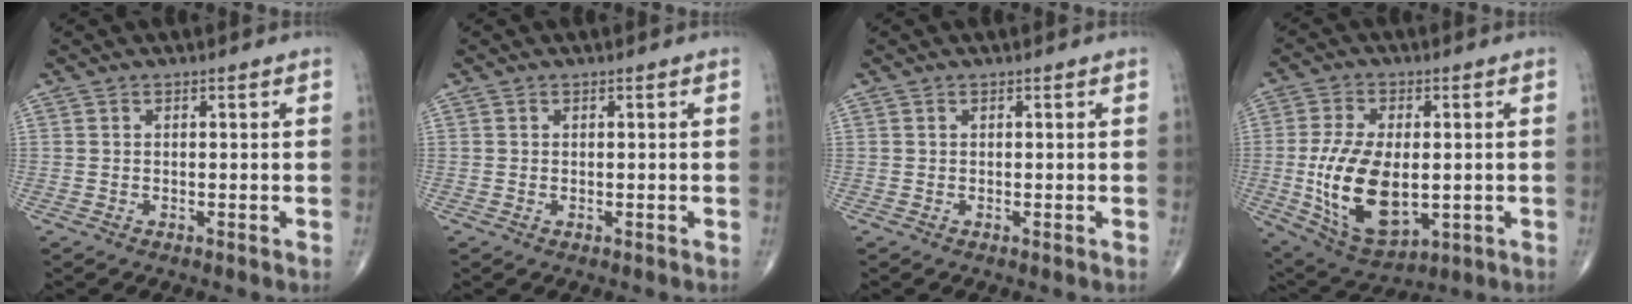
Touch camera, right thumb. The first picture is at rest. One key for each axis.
{"total": 0.0}
{"total": 0.0}
{"total": 16.7, "fx": -1.5, "fy": 9.1, "fz": 13.9, "tx": -0.252, "ty": -0.009, "tz": -0.007}